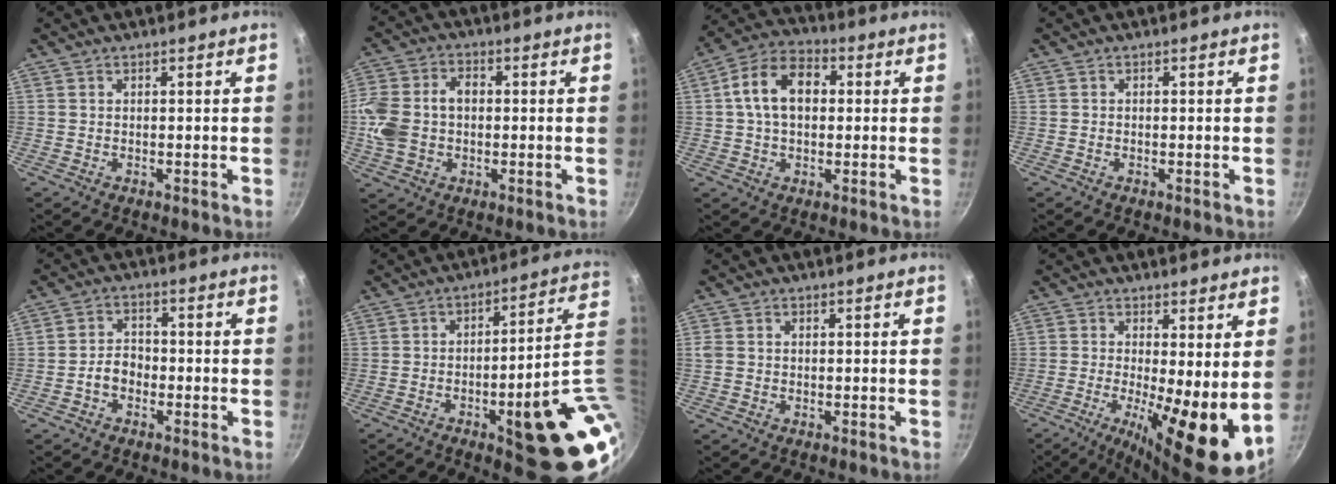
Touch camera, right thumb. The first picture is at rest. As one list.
[{"total": 11.8, "force": [-0.1, 8.7, 8.0], "torque": [-0.151, 0.020, -0.009]}, {"total": 11.8, "force": [1.6, 8.0, 8.6], "torque": [-0.125, 0.026, 0.010]}, {"total": 0.0}, {"total": 4.2, "force": [-1.7, 3.0, 2.2], "torque": [-0.020, 0.024, -0.035]}, {"total": 19.7, "force": [-2.6, 4.8, 18.9], "torque": [-0.217, 0.016, -0.025]}, {"total": 1.9, "force": [0.0, 1.6, 1.1], "torque": [-0.022, 0.004, 0.000]}, {"total": 13.4, "force": [-1.2, 3.4, 12.9], "torque": [-0.196, -0.018, -0.020]}]